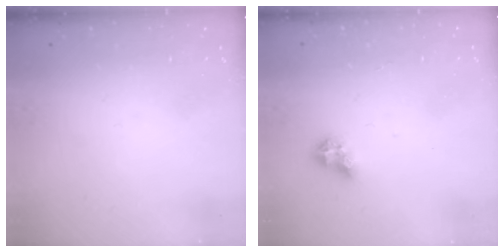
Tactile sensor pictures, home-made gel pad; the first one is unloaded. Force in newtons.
{"total": 6.7, "press": 6.7, "slide": 0.9}